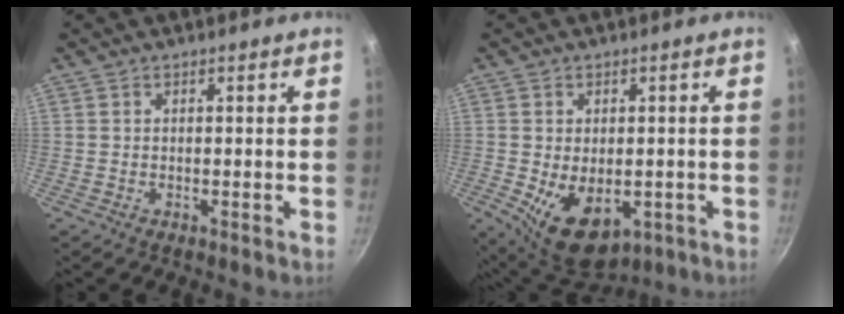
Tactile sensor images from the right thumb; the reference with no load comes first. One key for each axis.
{"total": 11.4, "fx": -2.5, "fy": 7.2, "fz": 8.5, "tx": -0.109, "ty": -0.015, "tz": -0.016}